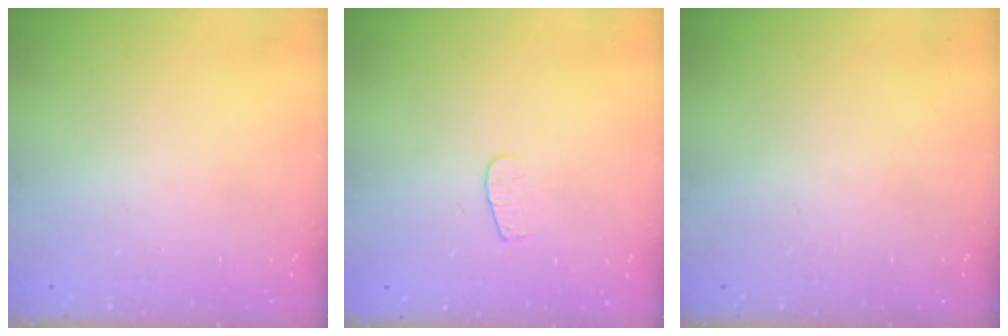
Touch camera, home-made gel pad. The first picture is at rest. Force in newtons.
{"total": 2.6, "press": 2.5, "slide": 0.3}
{"total": 0.0}